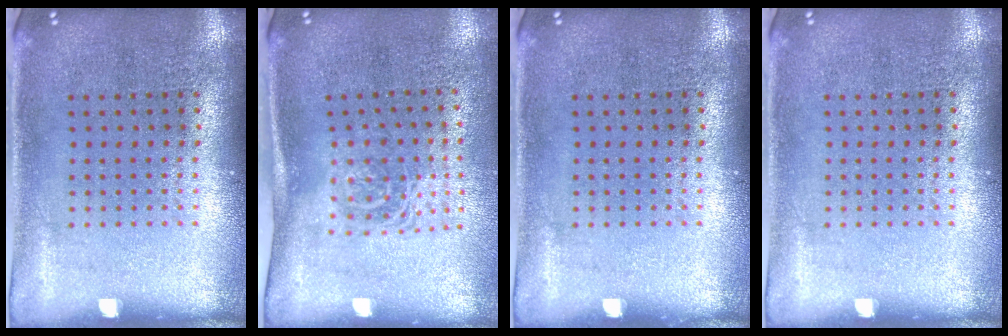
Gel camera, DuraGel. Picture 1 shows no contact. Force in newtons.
{"total": 1.6, "press": 1.2, "slide": 1.1}
{"total": 0.0}
{"total": 0.0}